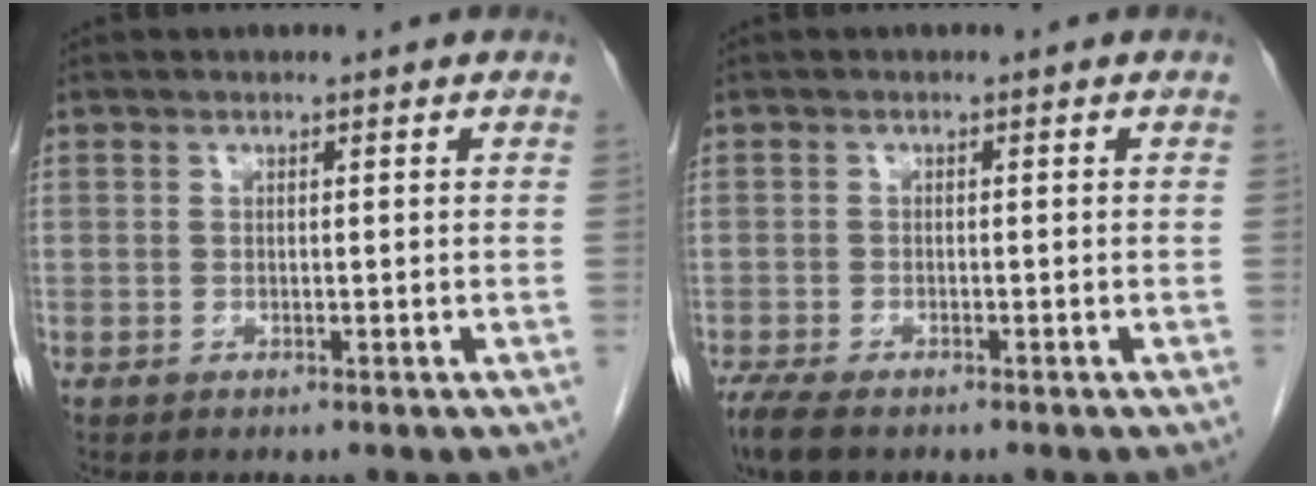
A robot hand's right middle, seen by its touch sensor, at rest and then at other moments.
{"total": 4.3, "force": [-3.3, 1.3, 2.5], "torque": [-0.055, -0.013, -0.051]}